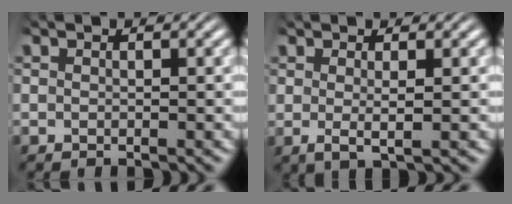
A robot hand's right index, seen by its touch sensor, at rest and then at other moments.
{"total": 1.7, "force": [0.4, 0.1, 1.7], "torque": [-0.035, -0.008, 0.012]}